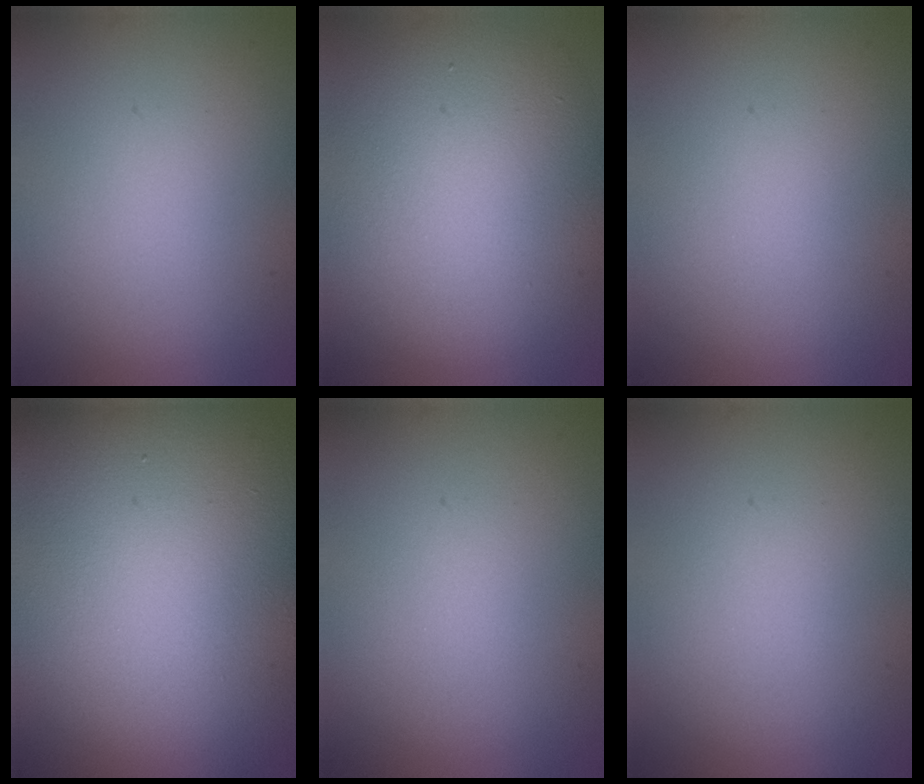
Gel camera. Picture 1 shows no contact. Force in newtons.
{"total": 10.7, "press": 10.7, "slide": 0.5}
{"total": 0.0}
{"total": 24.0, "press": 24.0, "slide": 1.2}
{"total": 0.0}
{"total": 0.0}